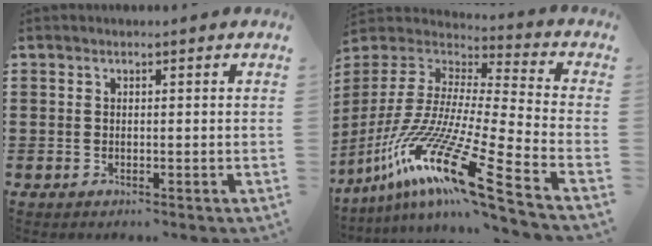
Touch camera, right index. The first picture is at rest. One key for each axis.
{"total": 18.5, "fx": -11.7, "fy": 2.5, "fz": 14.2, "tx": -0.304, "ty": 0.007, "tz": -0.218}